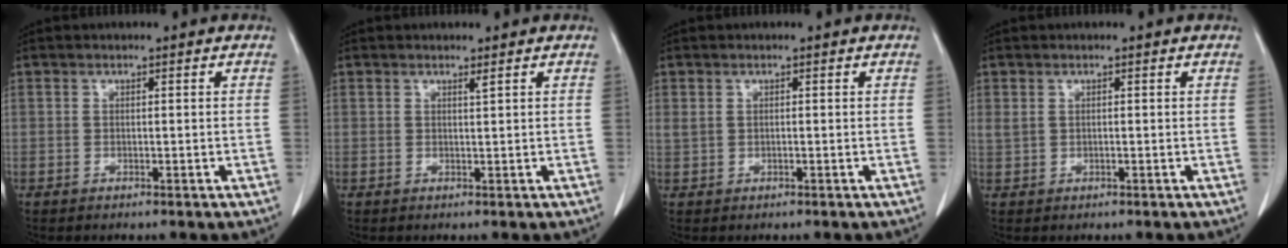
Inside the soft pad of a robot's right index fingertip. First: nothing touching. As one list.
[{"total": 0.5, "force": [0.4, -0.1, 0.3], "torque": [-0.017, -0.007, 0.011]}, {"total": 1.0, "force": [0.3, 0.6, 0.8], "torque": [-0.025, 0.008, 0.012]}, {"total": 1.2, "force": [0.3, 0.7, 0.9], "torque": [-0.028, 0.007, 0.014]}]